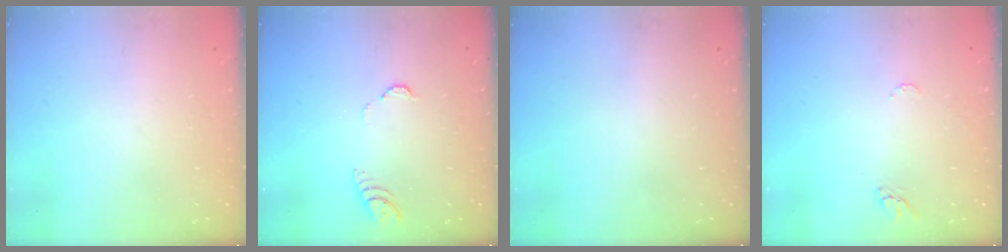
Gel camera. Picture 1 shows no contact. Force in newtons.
{"total": 3.3, "press": 3.3, "slide": 0.3}
{"total": 0.0}
{"total": 4.4, "press": 4.3, "slide": 0.4}